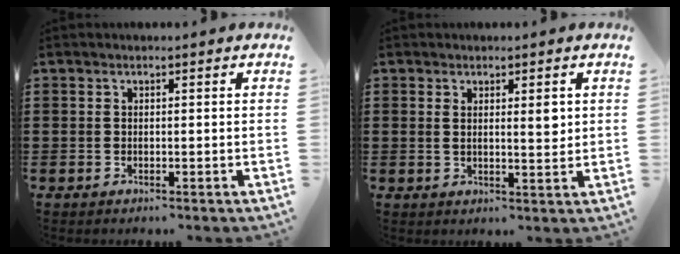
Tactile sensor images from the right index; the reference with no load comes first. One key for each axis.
{"total": 3.1, "fx": 1.1, "fy": 0.8, "fz": 2.8, "tx": -0.039, "ty": -0.001, "tz": 0.013}